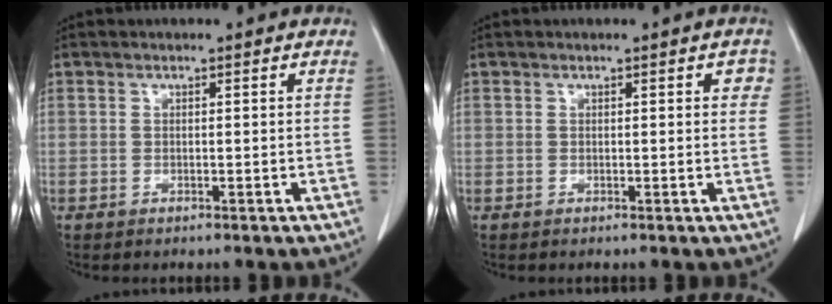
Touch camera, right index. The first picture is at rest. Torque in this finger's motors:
{"motor_torque": [-0.04, -0.10, 0.00, 0.00]}